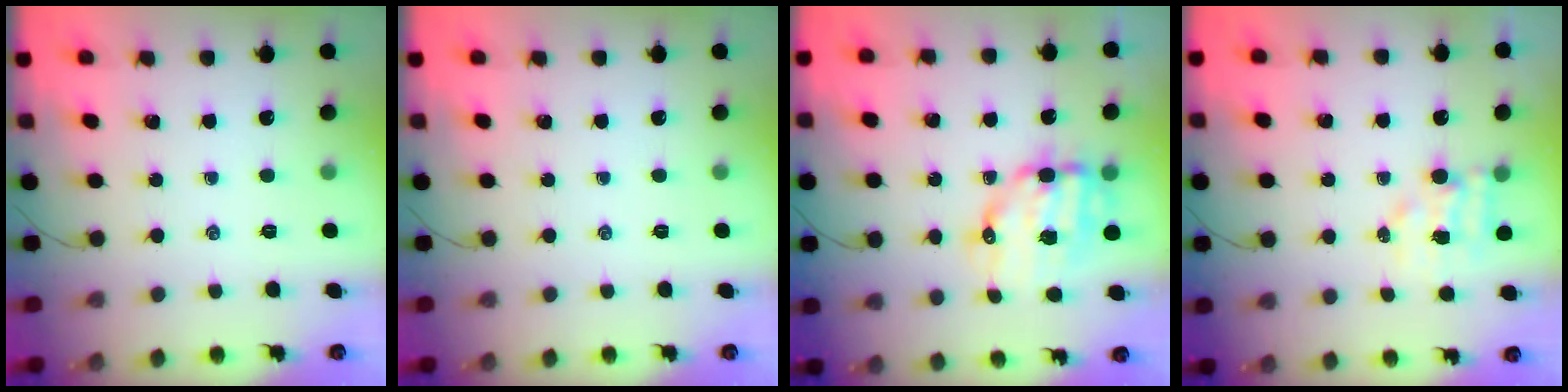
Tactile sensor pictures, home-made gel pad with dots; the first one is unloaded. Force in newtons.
{"total": 0.0}
{"total": 10.6, "press": 10.4, "slide": 2.2}
{"total": 4.7, "press": 4.7, "slide": 0.5}